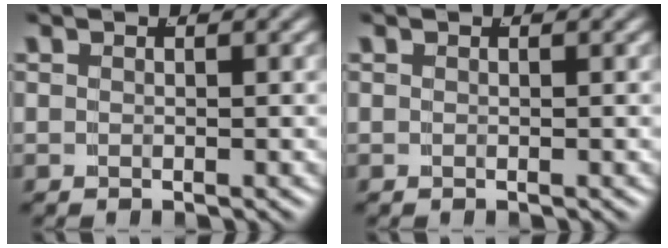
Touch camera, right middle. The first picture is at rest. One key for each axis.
{"total": 0.0}